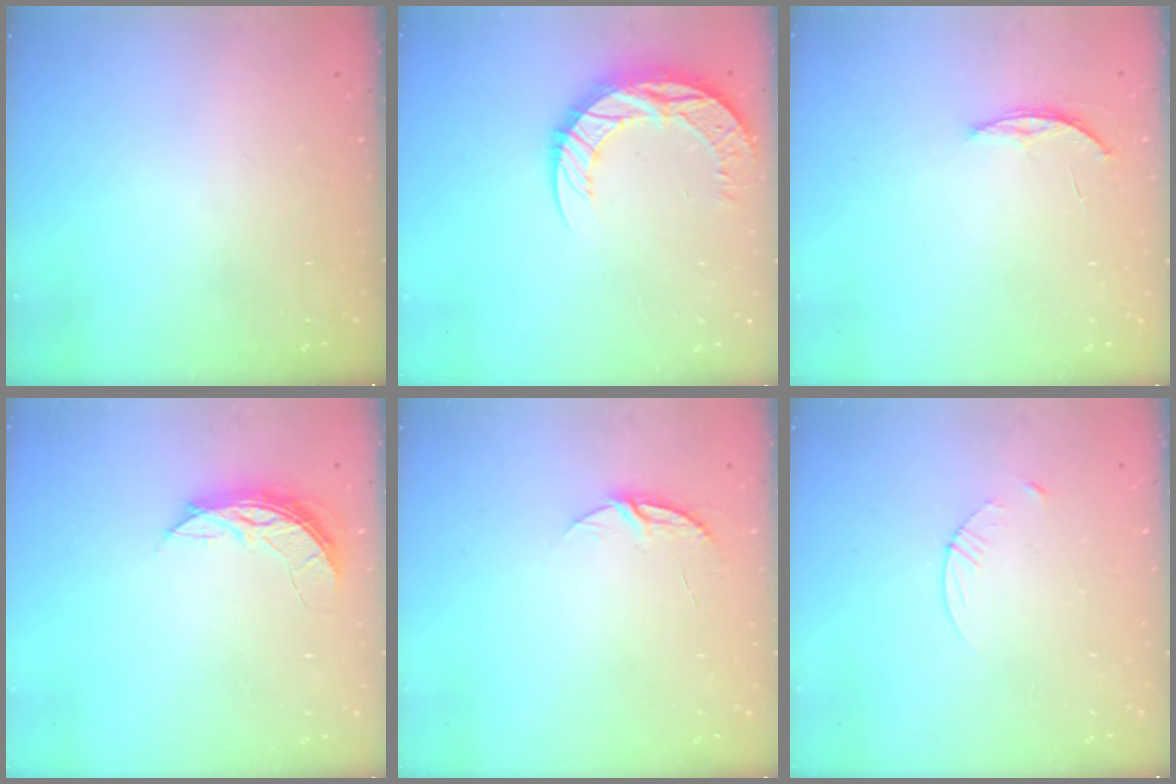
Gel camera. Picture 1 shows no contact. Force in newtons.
{"total": 11.6, "press": 11.6, "slide": 0.9}
{"total": 3.7, "press": 3.7, "slide": 0.5}
{"total": 6.1, "press": 6.1, "slide": 0.4}
{"total": 5.6, "press": 5.5, "slide": 0.6}
{"total": 3.8, "press": 3.8, "slide": 0.5}